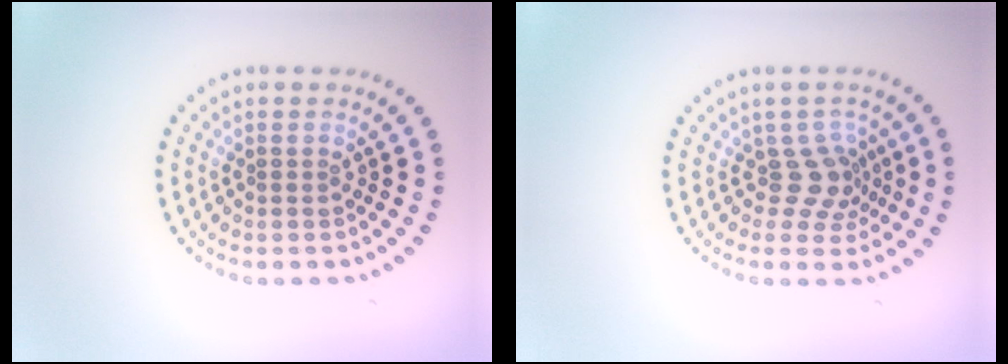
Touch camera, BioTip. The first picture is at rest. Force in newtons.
{"total": 2.7, "press": 1.9, "slide": 2.0}